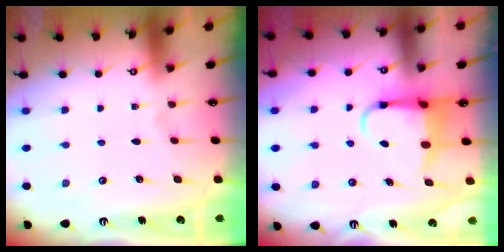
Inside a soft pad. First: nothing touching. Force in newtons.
{"total": 5.4, "press": 5.4, "slide": 0.5}